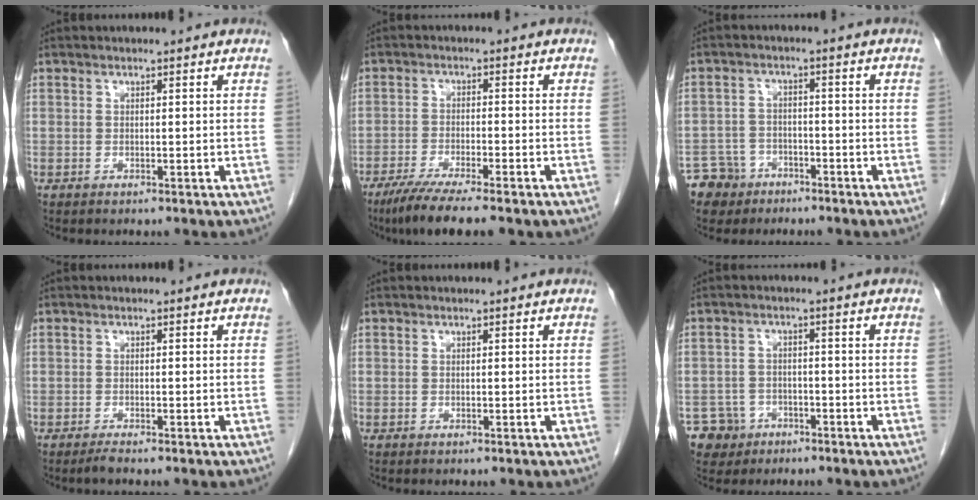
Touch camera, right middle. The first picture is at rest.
{"total": 8.0, "force": [-6.0, 0.3, 5.3], "torque": [-0.087, -0.019, -0.098]}
{"total": 6.0, "force": [-4.1, 4.4, 0.1], "torque": [0.002, 0.004, -0.071]}
{"total": 0.7, "force": [-0.6, -0.3, 0.2], "torque": [-0.009, -0.002, -0.012]}
{"total": 0.0}
{"total": 4.9, "force": [-2.8, 4.0, 0.1], "torque": [0.003, 0.008, -0.045]}